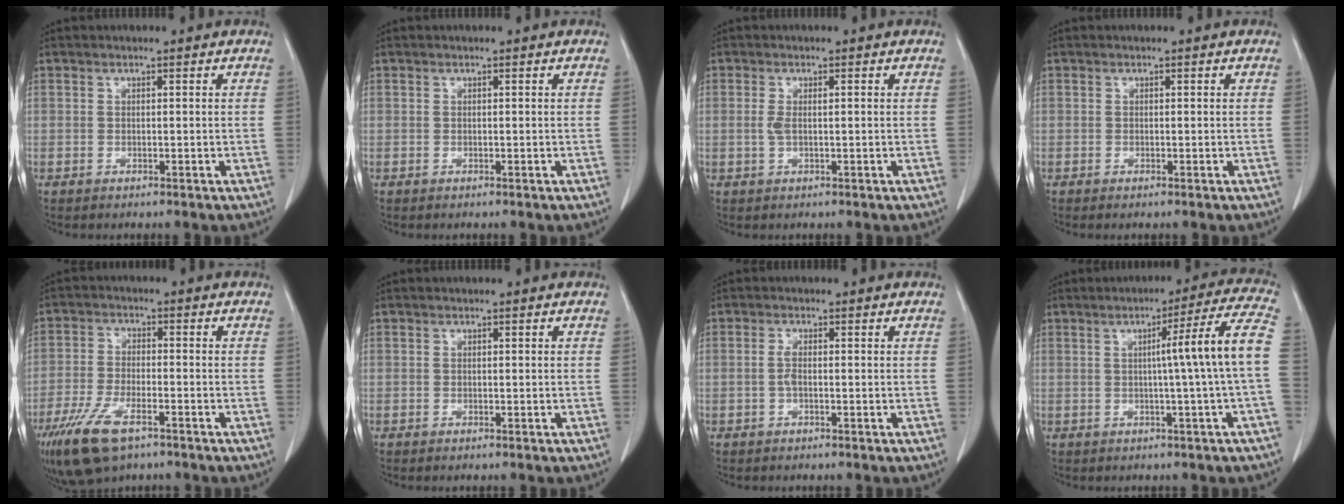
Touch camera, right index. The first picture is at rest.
{"total": 0.0}
{"total": 2.5, "force": [0.0, 1.0, 2.3], "torque": [-0.056, 0.008, 0.002]}
{"total": 0.7, "force": [-0.2, 0.3, 0.6], "torque": [-0.017, -0.002, -0.001]}
{"total": 11.6, "force": [-7.1, 4.3, 8.0], "torque": [-0.167, -0.017, -0.127]}
{"total": 0.0}
{"total": 1.8, "force": [-0.3, 0.7, 1.6], "torque": [-0.038, 0.002, -0.007]}
{"total": 10.5, "force": [-0.1, -1.8, 10.4], "torque": [-0.139, 0.014, -0.001]}